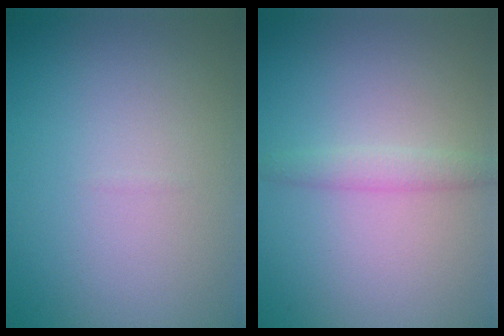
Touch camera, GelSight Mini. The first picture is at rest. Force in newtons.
{"total": 1.4, "press": 1.4, "slide": 0.0}